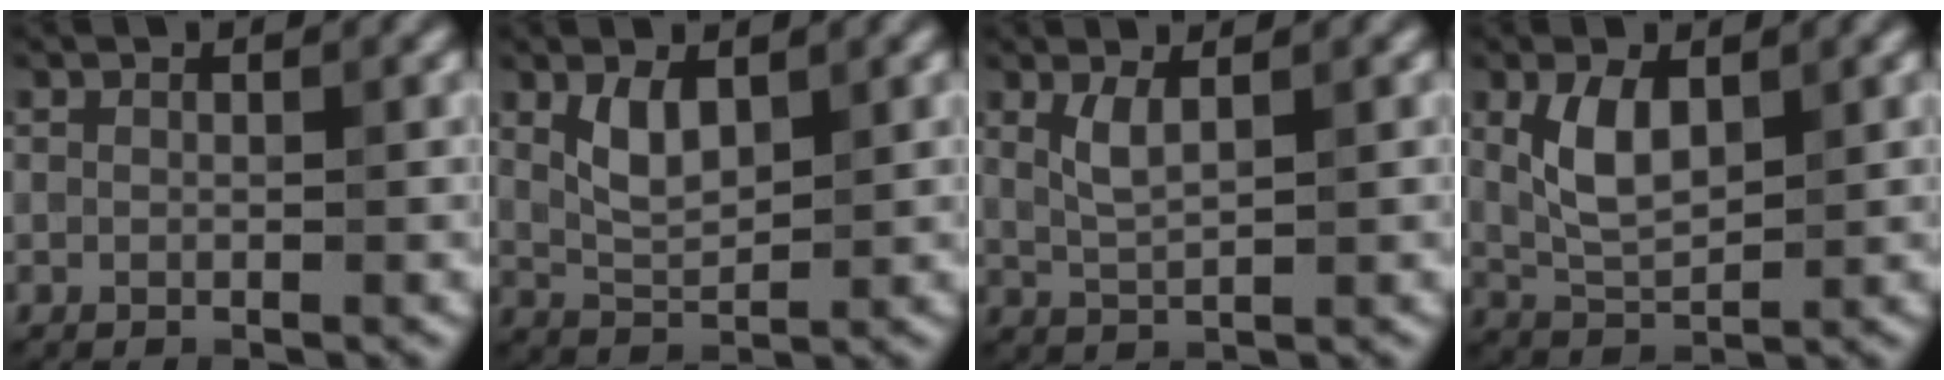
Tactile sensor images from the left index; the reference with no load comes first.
{"total": 2.9, "force": [1.1, 1.3, 2.3], "torque": [-0.053, -0.005, 0.025]}
{"total": 1.9, "force": [0.8, 0.5, 1.7], "torque": [-0.041, -0.006, 0.018]}
{"total": 4.0, "force": [1.0, 1.9, 3.3], "torque": [-0.075, -0.003, 0.023]}